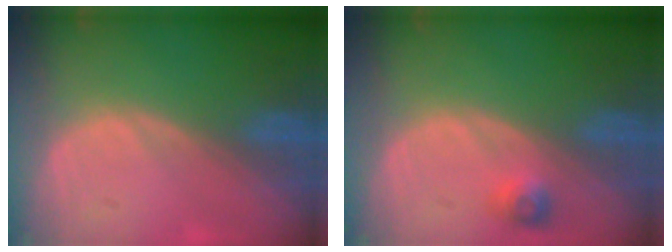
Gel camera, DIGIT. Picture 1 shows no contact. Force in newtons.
{"total": 2.5, "press": 2.3, "slide": 1.0}